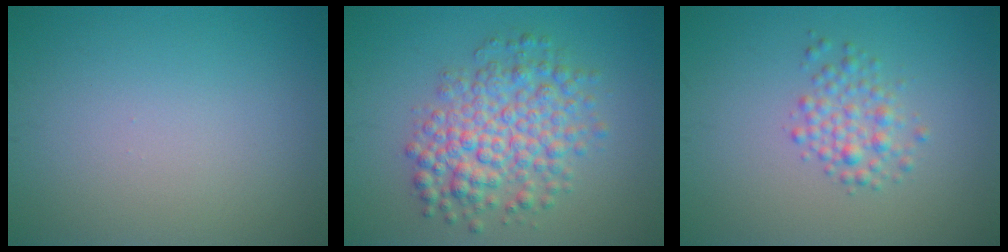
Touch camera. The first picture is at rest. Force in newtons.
{"total": 6.2, "press": 6.2, "slide": 0.1}
{"total": 2.4, "press": 2.4, "slide": 0.0}